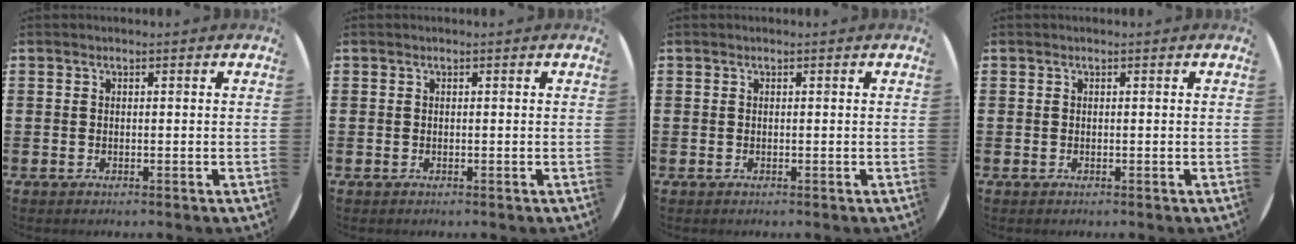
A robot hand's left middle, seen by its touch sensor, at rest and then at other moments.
{"total": 0.0}
{"total": 0.0}
{"total": 0.0}